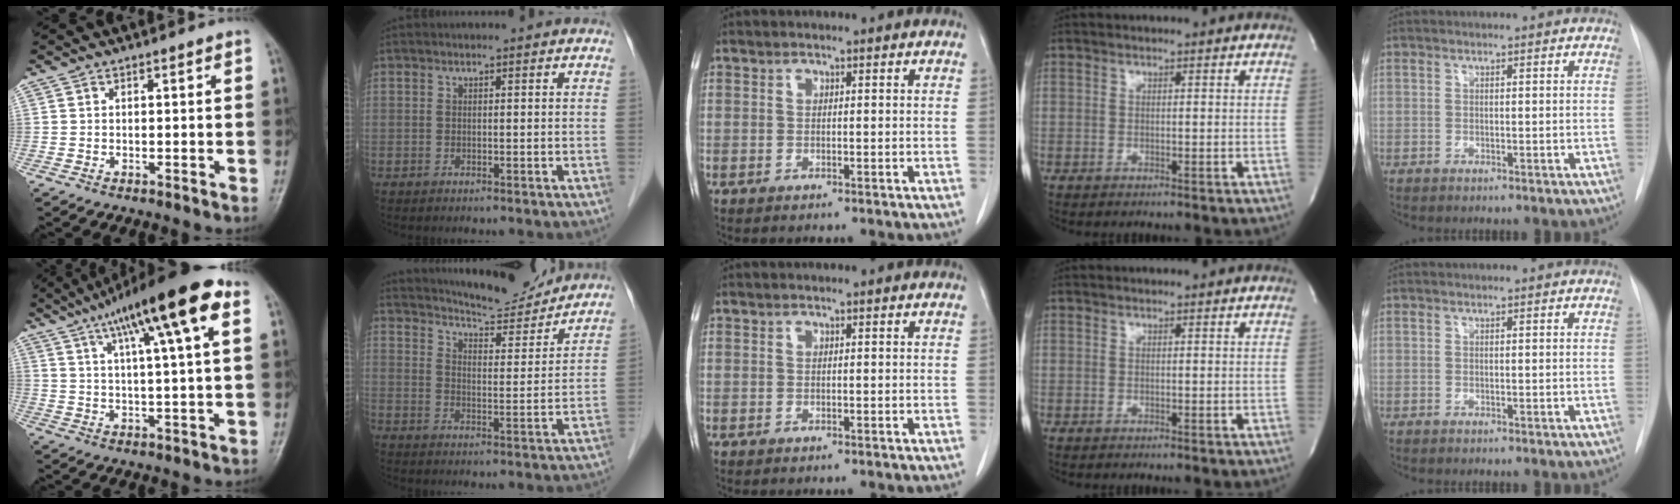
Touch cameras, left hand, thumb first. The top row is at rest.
{"thumb": {"total": 17.8, "force": [8.6, 3.1, 15.3], "torque": [-0.242, 0.007, 0.132]}, "index": {"total": 12.7, "force": [12.1, 1.6, 3.3], "torque": [-0.053, -0.007, 0.173]}}